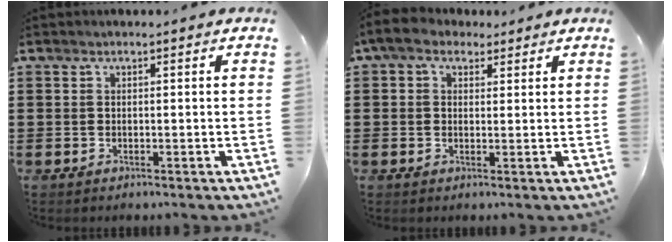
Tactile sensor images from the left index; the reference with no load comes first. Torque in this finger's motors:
{"motor_torque": [1.25, -0.88, -0.18, -0.21]}